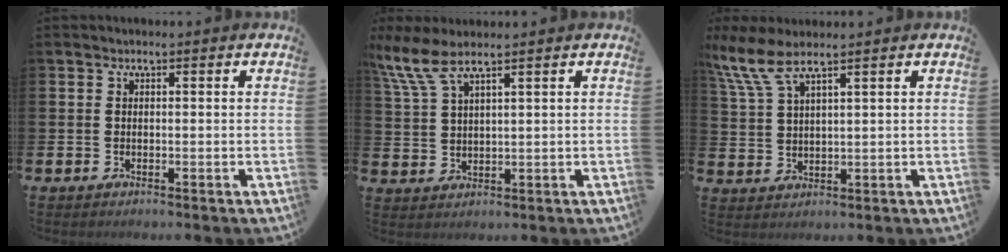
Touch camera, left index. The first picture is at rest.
{"total": 5.8, "force": [4.6, 0.7, 3.5], "torque": [-0.086, -0.010, 0.084]}
{"total": 6.3, "force": [5.0, 0.9, 3.6], "torque": [-0.091, -0.010, 0.092]}